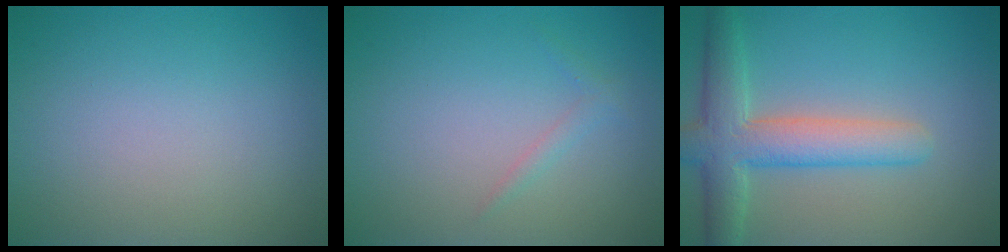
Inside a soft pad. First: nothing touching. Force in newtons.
{"total": 0.9, "press": 0.9, "slide": 0.0}
{"total": 5.8, "press": 5.8, "slide": 0.4}